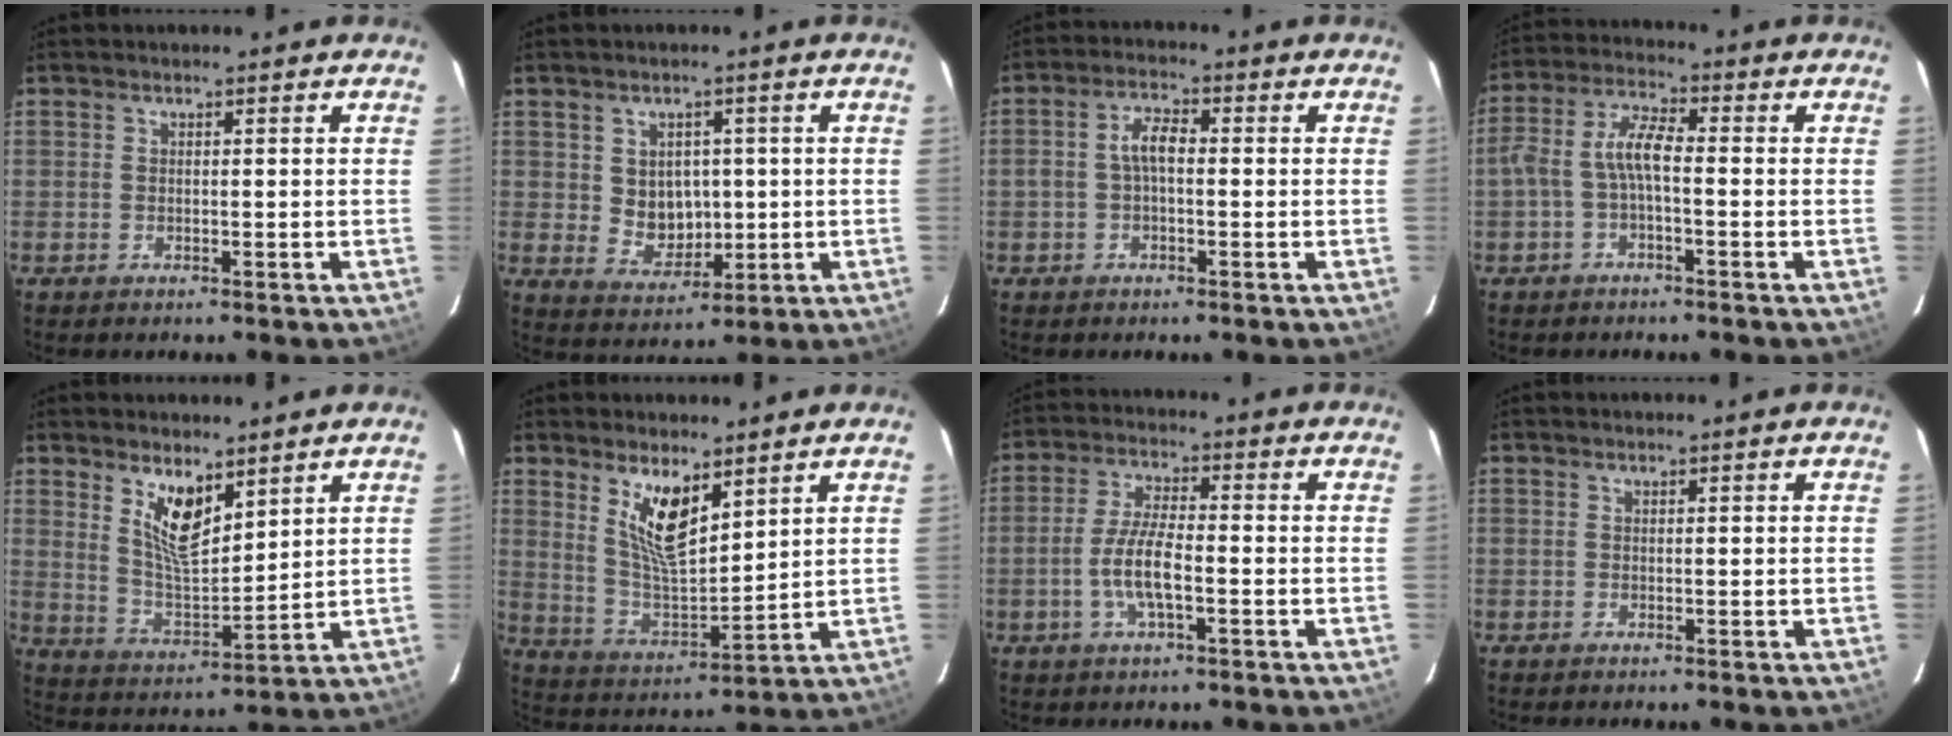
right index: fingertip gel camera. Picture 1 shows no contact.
{"total": 6.6, "force": [0.6, 5.7, 3.3], "torque": [-0.061, 0.004, 0.026]}
{"total": 3.8, "force": [-0.4, 1.7, 3.4], "torque": [-0.070, 0.014, -0.008]}
{"total": 5.6, "force": [-1.6, 1.8, 5.1], "torque": [-0.117, 0.019, -0.031]}
{"total": 9.0, "force": [5.4, 3.3, 6.3], "torque": [-0.112, -0.006, 0.111]}
{"total": 10.4, "force": [5.9, 3.6, 7.8], "torque": [-0.146, -0.005, 0.126]}
{"total": 7.3, "force": [-2.2, 1.7, 6.7], "torque": [-0.137, 0.002, -0.045]}
{"total": 0.0}